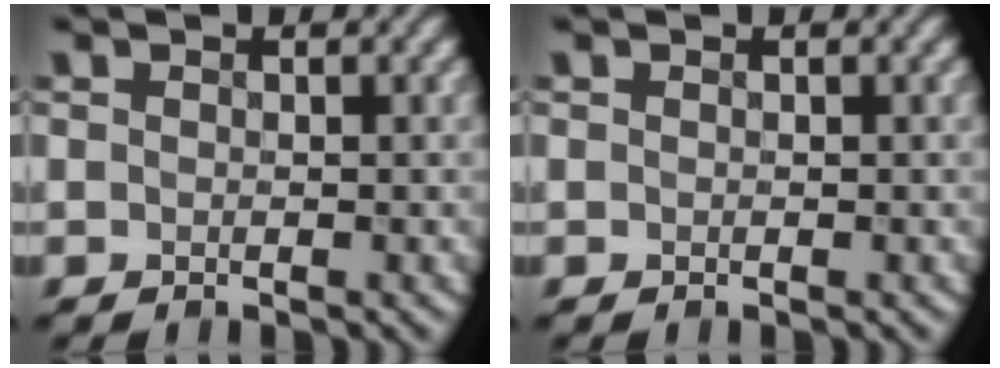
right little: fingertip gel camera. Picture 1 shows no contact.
{"total": 0.0}